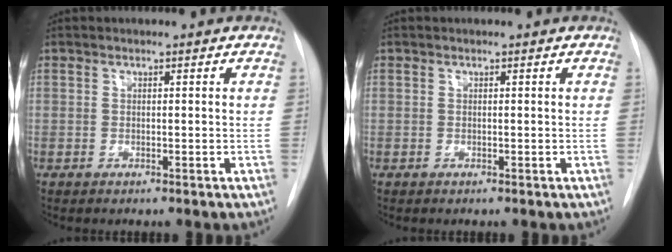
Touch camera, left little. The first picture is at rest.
{"total": 0.0}